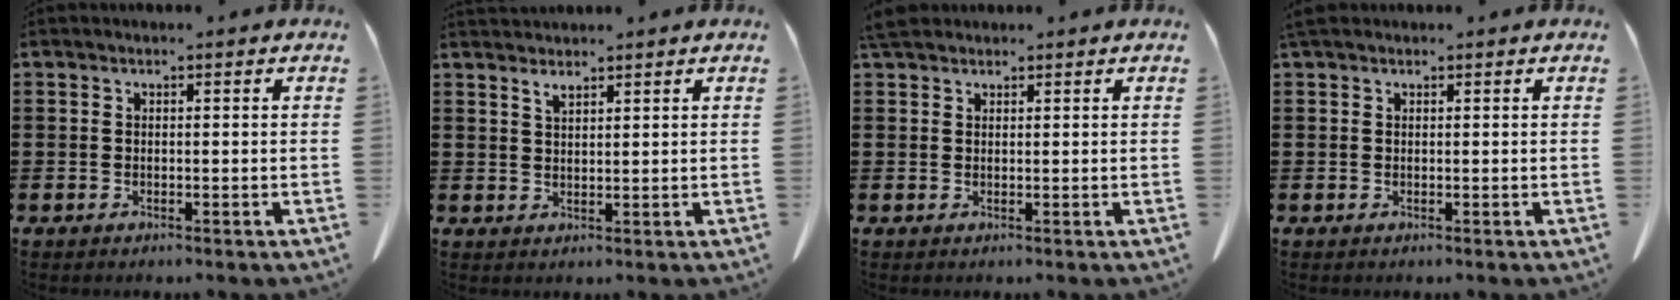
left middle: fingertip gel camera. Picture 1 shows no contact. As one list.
[{"total": 1.9, "force": [1.6, 0.4, 0.9], "torque": [-0.022, 0.000, 0.030]}, {"total": 2.8, "force": [2.3, 1.1, 1.1], "torque": [-0.029, 0.005, 0.046]}, {"total": 0.8, "force": [0.6, 0.4, 0.3], "torque": [-0.009, 0.003, 0.012]}]